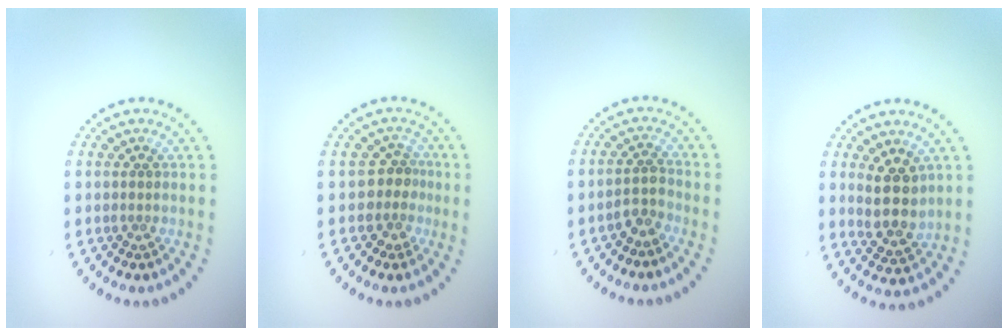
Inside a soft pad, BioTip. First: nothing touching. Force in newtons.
{"total": 2.2, "press": 1.6, "slide": 1.5}
{"total": 1.9, "press": 1.5, "slide": 1.1}
{"total": 3.7, "press": 3.4, "slide": 1.4}